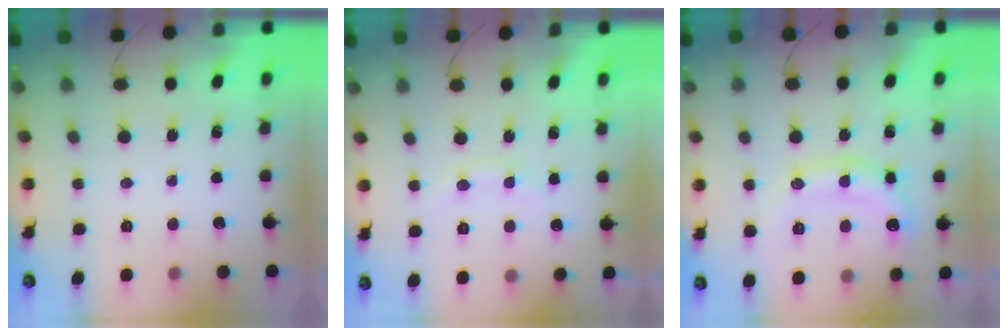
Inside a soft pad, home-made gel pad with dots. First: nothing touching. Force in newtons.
{"total": 6.5, "press": 6.4, "slide": 1.1}
{"total": 11.6, "press": 11.6, "slide": 0.6}